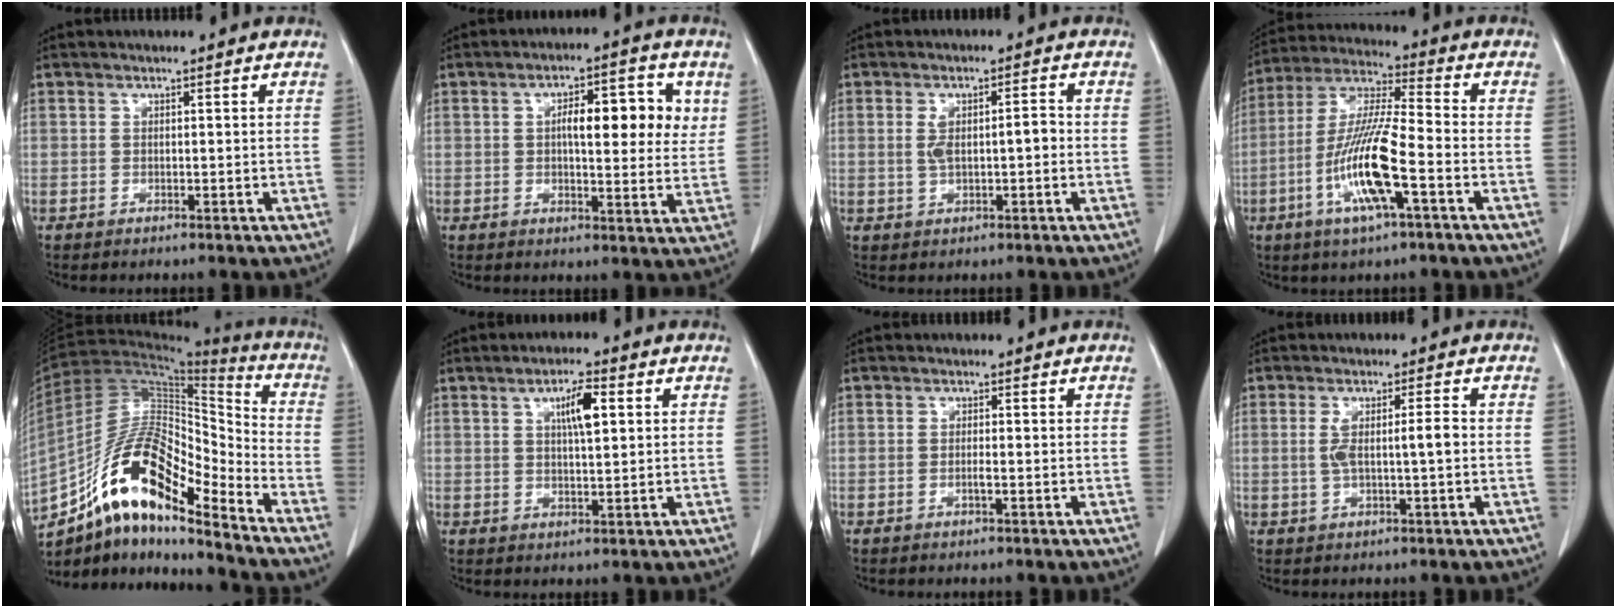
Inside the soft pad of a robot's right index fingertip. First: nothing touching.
{"total": 10.0, "force": [2.7, 3.4, 9.0], "torque": [-0.124, 0.017, 0.036]}
{"total": 4.5, "force": [-0.1, 1.6, 4.2], "torque": [-0.083, 0.016, 0.005]}
{"total": 13.9, "force": [-4.6, 1.3, 13.1], "torque": [-0.269, -0.006, -0.089]}
{"total": 16.7, "force": [-10.8, 4.2, 12.0], "torque": [-0.222, 0.034, -0.187]}
{"total": 5.2, "force": [1.7, 1.0, 4.8], "torque": [-0.084, 0.004, 0.030]}
{"total": 1.1, "force": [-0.4, 0.1, 1.0], "torque": [-0.023, 0.000, -0.008]}
{"total": 4.6, "force": [-0.1, 0.3, 4.5], "torque": [-0.088, 0.011, 0.003]}